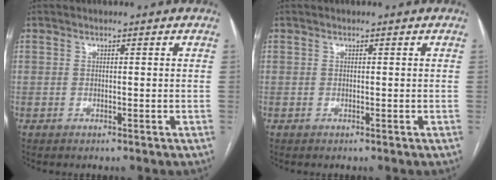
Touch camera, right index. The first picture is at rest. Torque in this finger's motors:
{"motor_torque": [0.00, 0.00, 0.00, 0.01]}